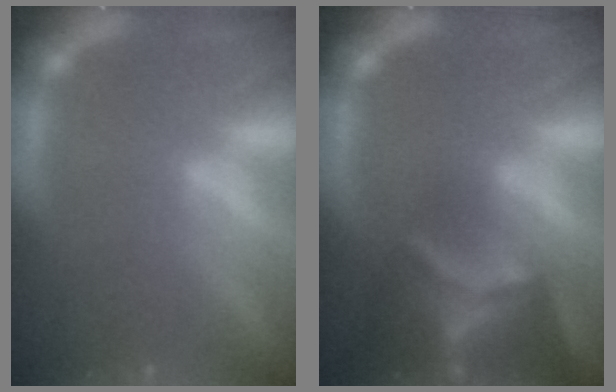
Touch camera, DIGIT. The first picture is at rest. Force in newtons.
{"total": 8.9}